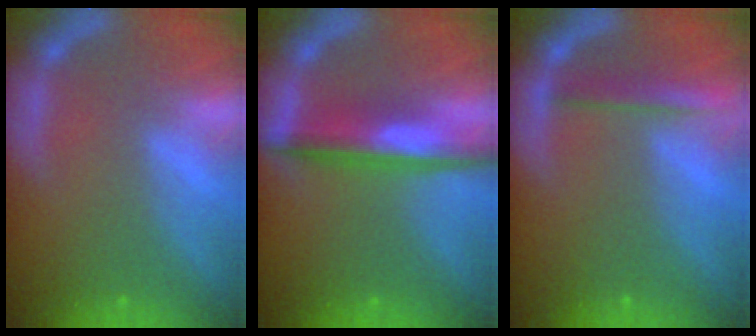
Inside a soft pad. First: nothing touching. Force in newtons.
{"total": 5.5}
{"total": 2.5}